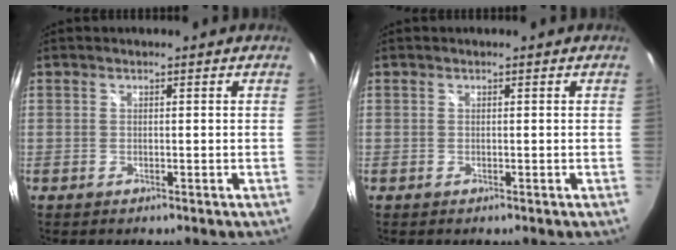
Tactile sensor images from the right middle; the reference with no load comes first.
{"total": 0.0}